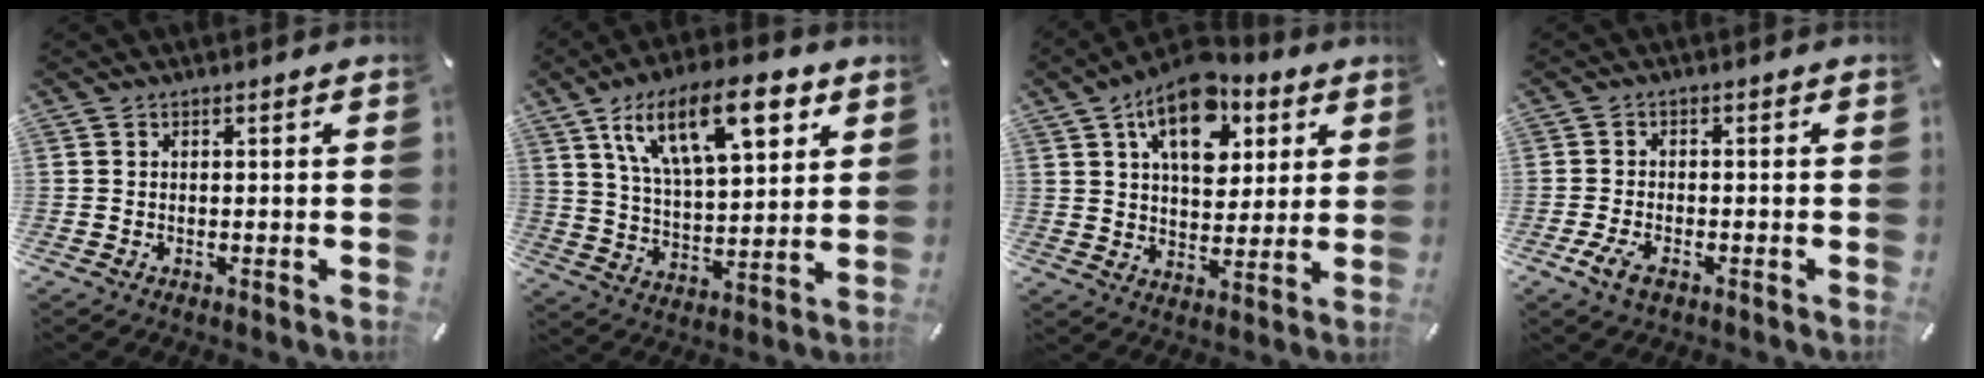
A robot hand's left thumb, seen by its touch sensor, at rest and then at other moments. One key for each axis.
{"total": 19.6, "fx": 10.0, "fy": 8.8, "fz": 14.3, "tx": -0.248, "ty": -0.022, "tz": 0.164}
{"total": 15.5, "fx": 7.8, "fy": 9.5, "fz": 9.4, "tx": -0.142, "ty": -0.028, "tz": 0.138}
{"total": 3.9, "fx": -2.2, "fy": 2.0, "fz": 2.6, "tx": -0.069, "ty": 0.001, "tz": -0.046}